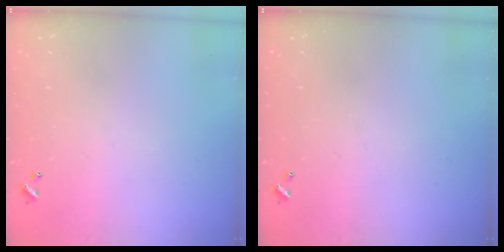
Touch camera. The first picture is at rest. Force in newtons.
{"total": 0.0}